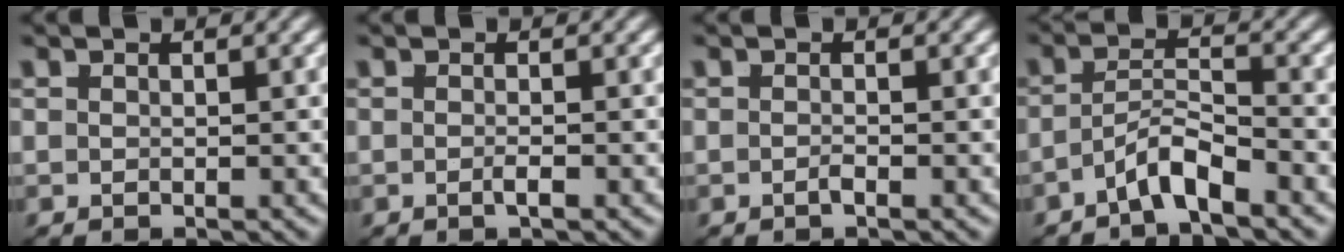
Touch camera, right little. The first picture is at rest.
{"total": 0.9, "force": [-0.8, -0.1, 0.5], "torque": [-0.009, -0.001, -0.015]}
{"total": 0.8, "force": [-0.7, -0.2, 0.2], "torque": [0.000, -0.002, -0.013]}
{"total": 3.6, "force": [-2.6, 1.1, 2.3], "torque": [-0.036, -0.010, -0.043]}